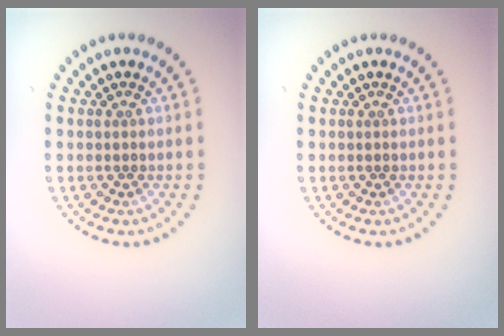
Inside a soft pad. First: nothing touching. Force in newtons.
{"total": 0.0}